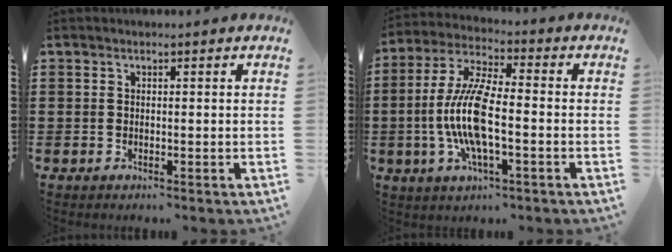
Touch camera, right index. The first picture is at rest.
{"total": 10.6, "force": [-2.0, 3.2, 9.9], "torque": [-0.220, -0.012, -0.044]}